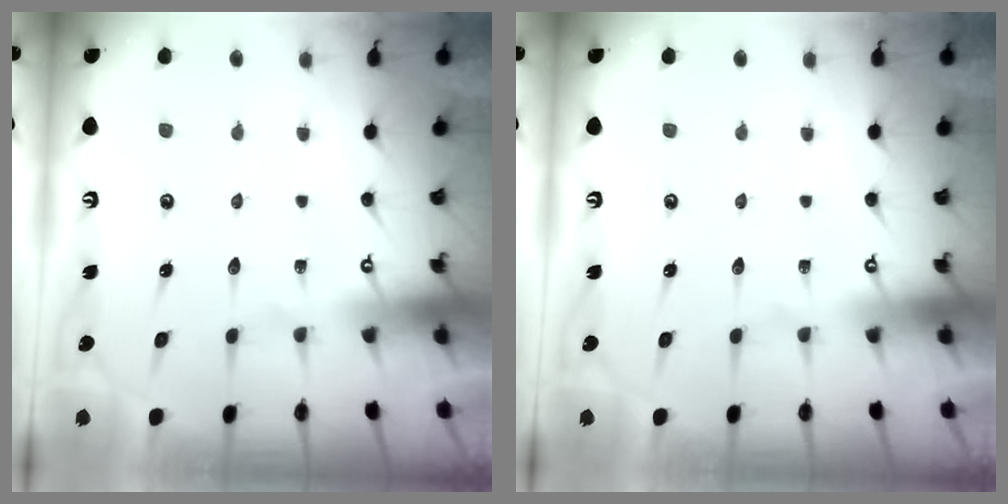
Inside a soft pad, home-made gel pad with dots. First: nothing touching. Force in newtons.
{"total": 0.0}